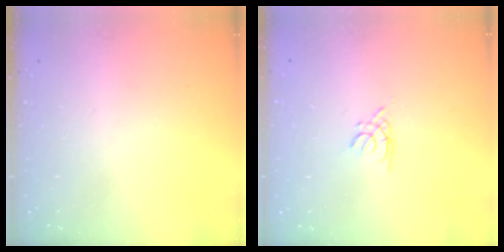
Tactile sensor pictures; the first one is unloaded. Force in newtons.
{"total": 1.5, "press": 1.4, "slide": 0.3}